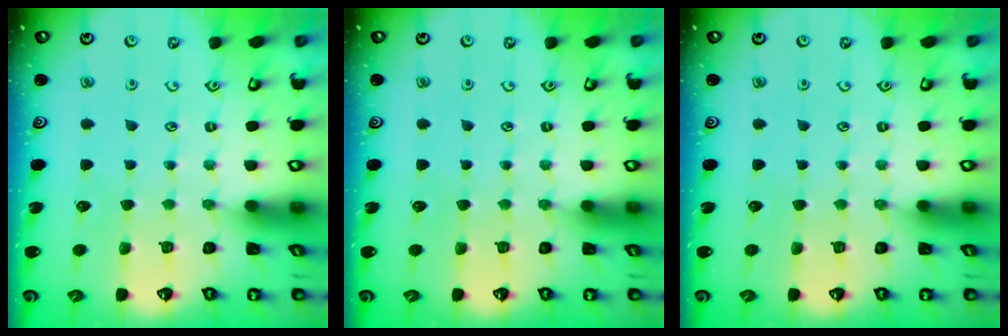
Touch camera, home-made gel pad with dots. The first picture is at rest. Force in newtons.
{"total": 0.0}
{"total": 0.0}